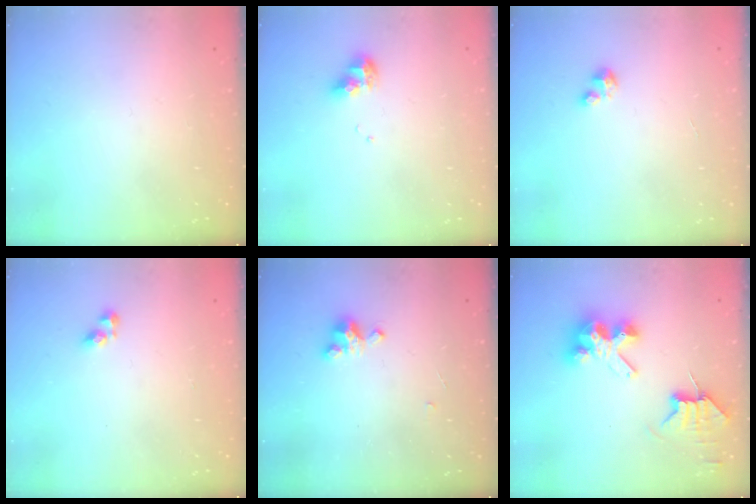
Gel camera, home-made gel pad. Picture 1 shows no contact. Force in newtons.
{"total": 8.9, "press": 8.9, "slide": 0.8}
{"total": 2.0, "press": 2.0, "slide": 0.2}
{"total": 4.7, "press": 4.6, "slide": 0.5}
{"total": 2.6, "press": 2.6, "slide": 0.3}
{"total": 8.9, "press": 8.9, "slide": 0.9}